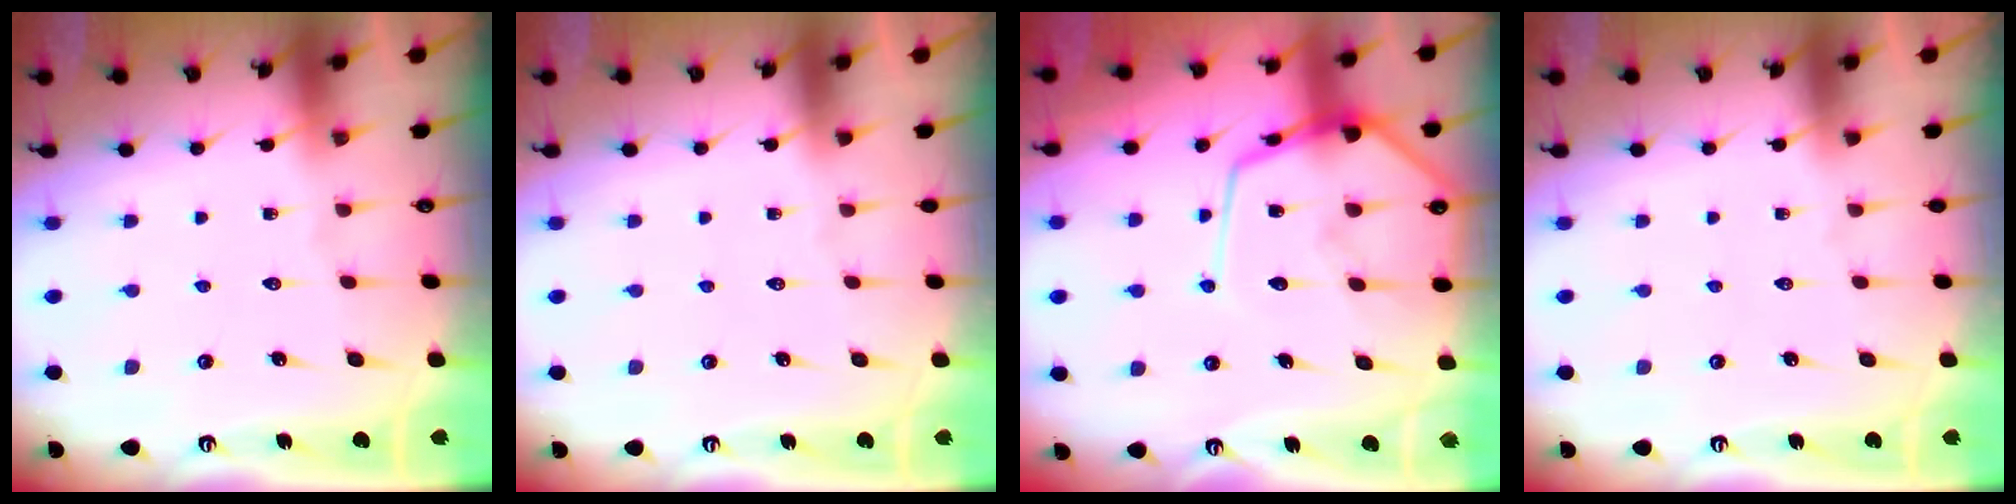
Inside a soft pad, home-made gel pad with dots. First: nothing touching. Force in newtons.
{"total": 0.0}
{"total": 14.1, "press": 14.1, "slide": 1.2}
{"total": 0.0}